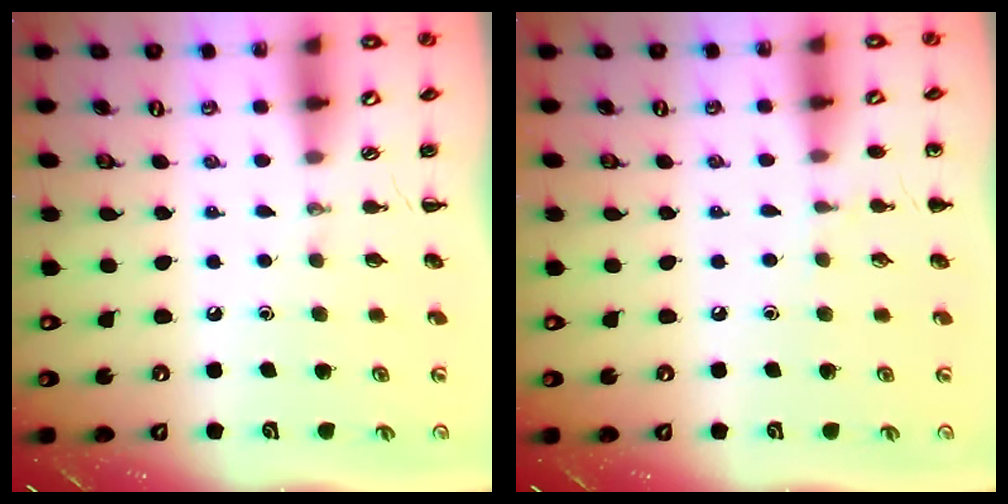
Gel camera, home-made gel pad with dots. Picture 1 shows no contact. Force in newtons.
{"total": 4.8, "press": 4.5, "slide": 1.5}